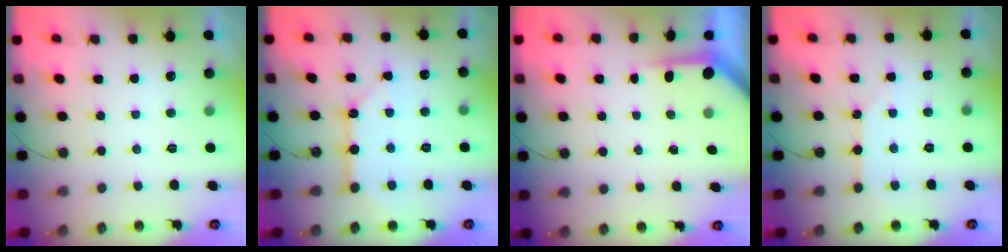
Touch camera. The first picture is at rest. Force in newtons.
{"total": 10.0, "press": 10.0, "slide": 1.1}
{"total": 3.8, "press": 3.8, "slide": 0.3}
{"total": 2.1, "press": 2.1, "slide": 0.3}